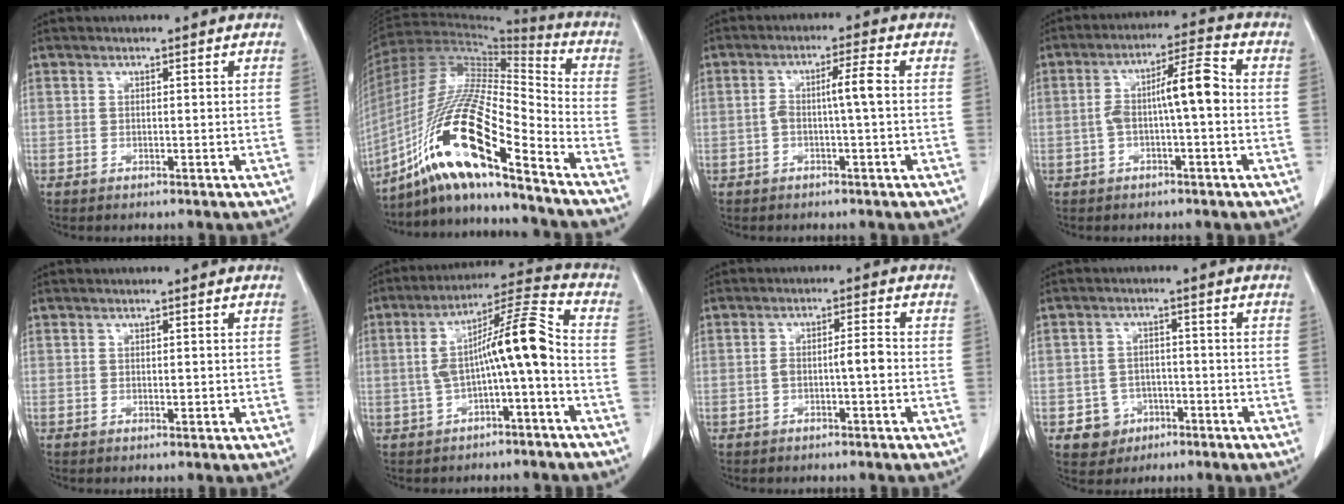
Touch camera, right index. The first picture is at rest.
{"total": 19.6, "force": [-12.4, 1.7, 15.1], "torque": [-0.310, -0.012, -0.230]}
{"total": 4.1, "force": [-0.3, -0.2, 4.1], "torque": [-0.073, 0.012, -0.005]}
{"total": 7.6, "force": [-0.6, 1.2, 7.5], "torque": [-0.133, 0.028, -0.012]}
{"total": 0.7, "force": [0.1, 0.4, 0.6], "torque": [-0.010, -0.001, 0.002]}
{"total": 10.7, "force": [-1.5, 0.8, 10.5], "torque": [-0.181, 0.038, -0.027]}
{"total": 3.2, "force": [-0.8, 0.4, 3.1], "torque": [-0.052, 0.009, -0.012]}
{"total": 4.8, "force": [-2.2, 4.3, 0.5], "torque": [-0.002, 0.015, -0.029]}